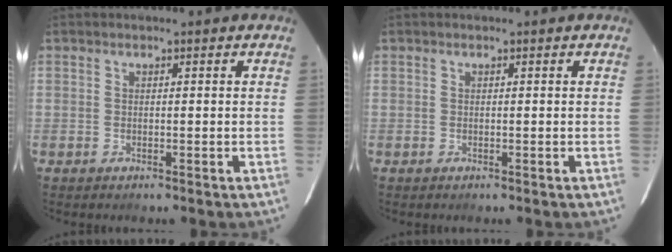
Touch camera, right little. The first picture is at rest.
{"total": 0.0}